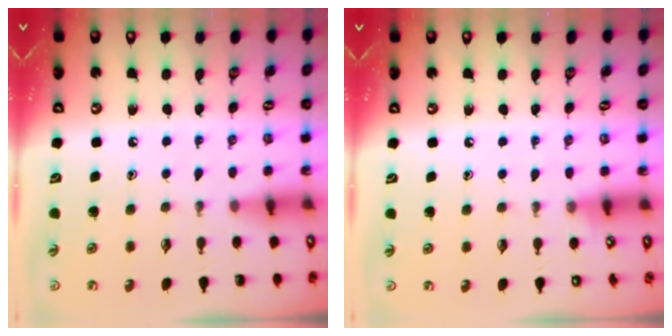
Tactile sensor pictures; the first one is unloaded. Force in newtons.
{"total": 2.9, "press": 2.9, "slide": 0.4}